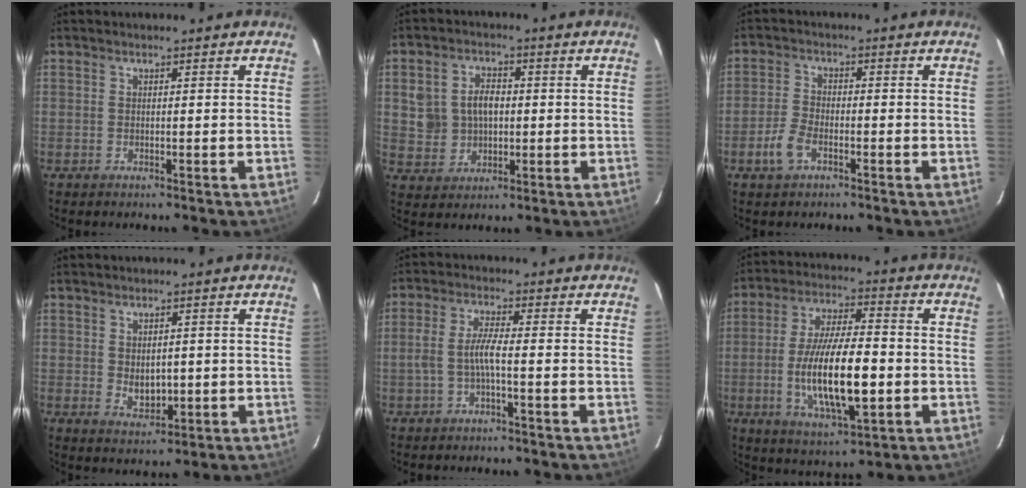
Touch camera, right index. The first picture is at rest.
{"total": 7.7, "force": [0.8, 6.4, 4.2], "torque": [-0.088, 0.019, 0.027]}
{"total": 5.1, "force": [-2.8, 2.6, 3.4], "torque": [-0.083, 0.003, -0.053]}
{"total": 4.3, "force": [0.0, 3.1, 3.0], "torque": [-0.048, -0.007, 0.009]}
{"total": 4.1, "force": [-1.4, 0.2, 3.9], "torque": [-0.089, 0.006, -0.025]}
{"total": 16.1, "force": [-3.0, 5.0, 15.0], "torque": [-0.289, -0.013, -0.047]}